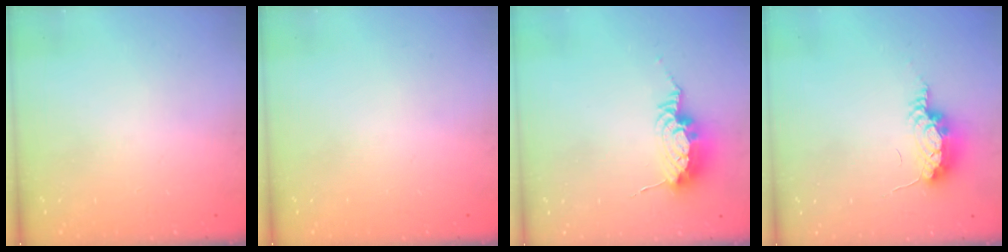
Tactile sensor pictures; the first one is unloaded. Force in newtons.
{"total": 0.0}
{"total": 8.6, "press": 8.6, "slide": 0.9}
{"total": 10.6, "press": 8.7, "slide": 6.2}